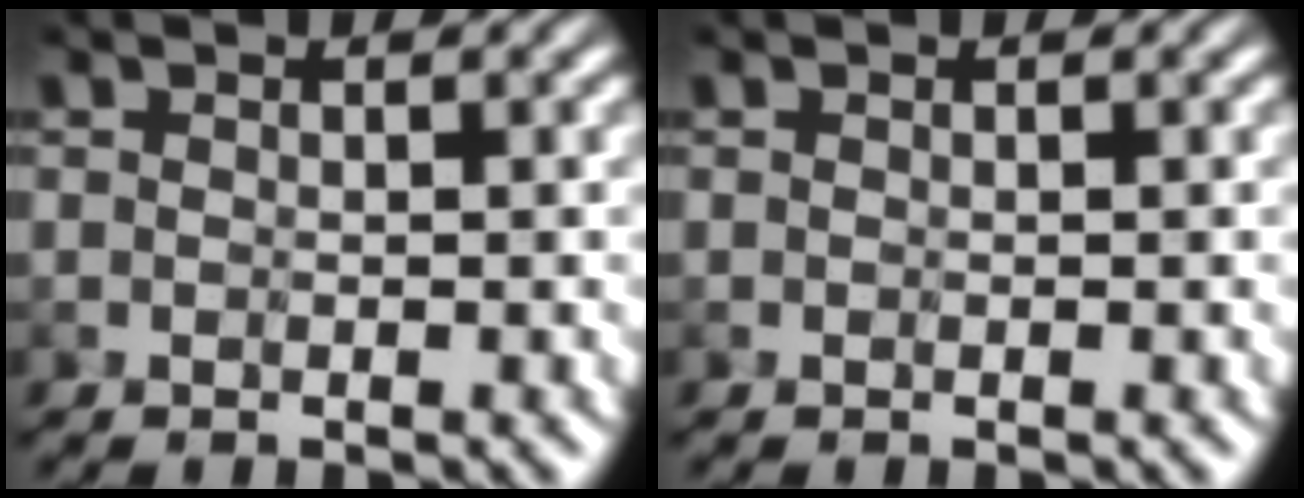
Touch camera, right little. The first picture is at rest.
{"total": 0.0}